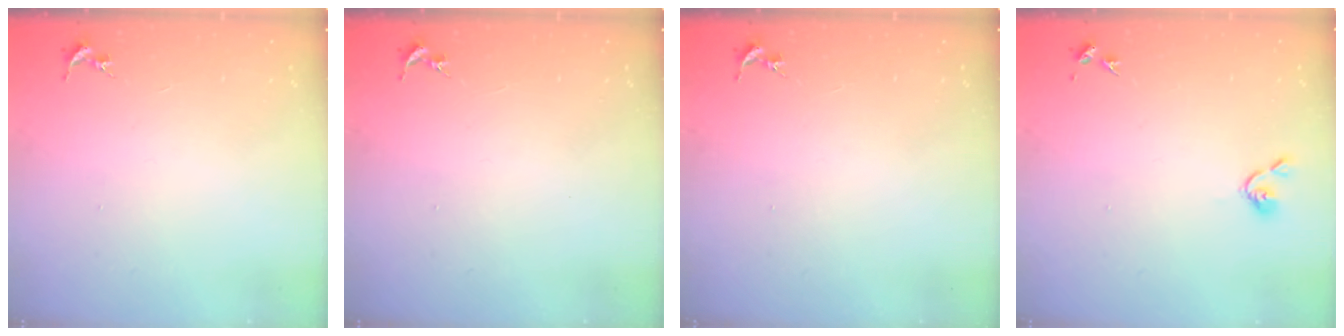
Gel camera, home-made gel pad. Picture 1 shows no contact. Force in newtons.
{"total": 0.0}
{"total": 0.0}
{"total": 3.7, "press": 3.6, "slide": 0.7}